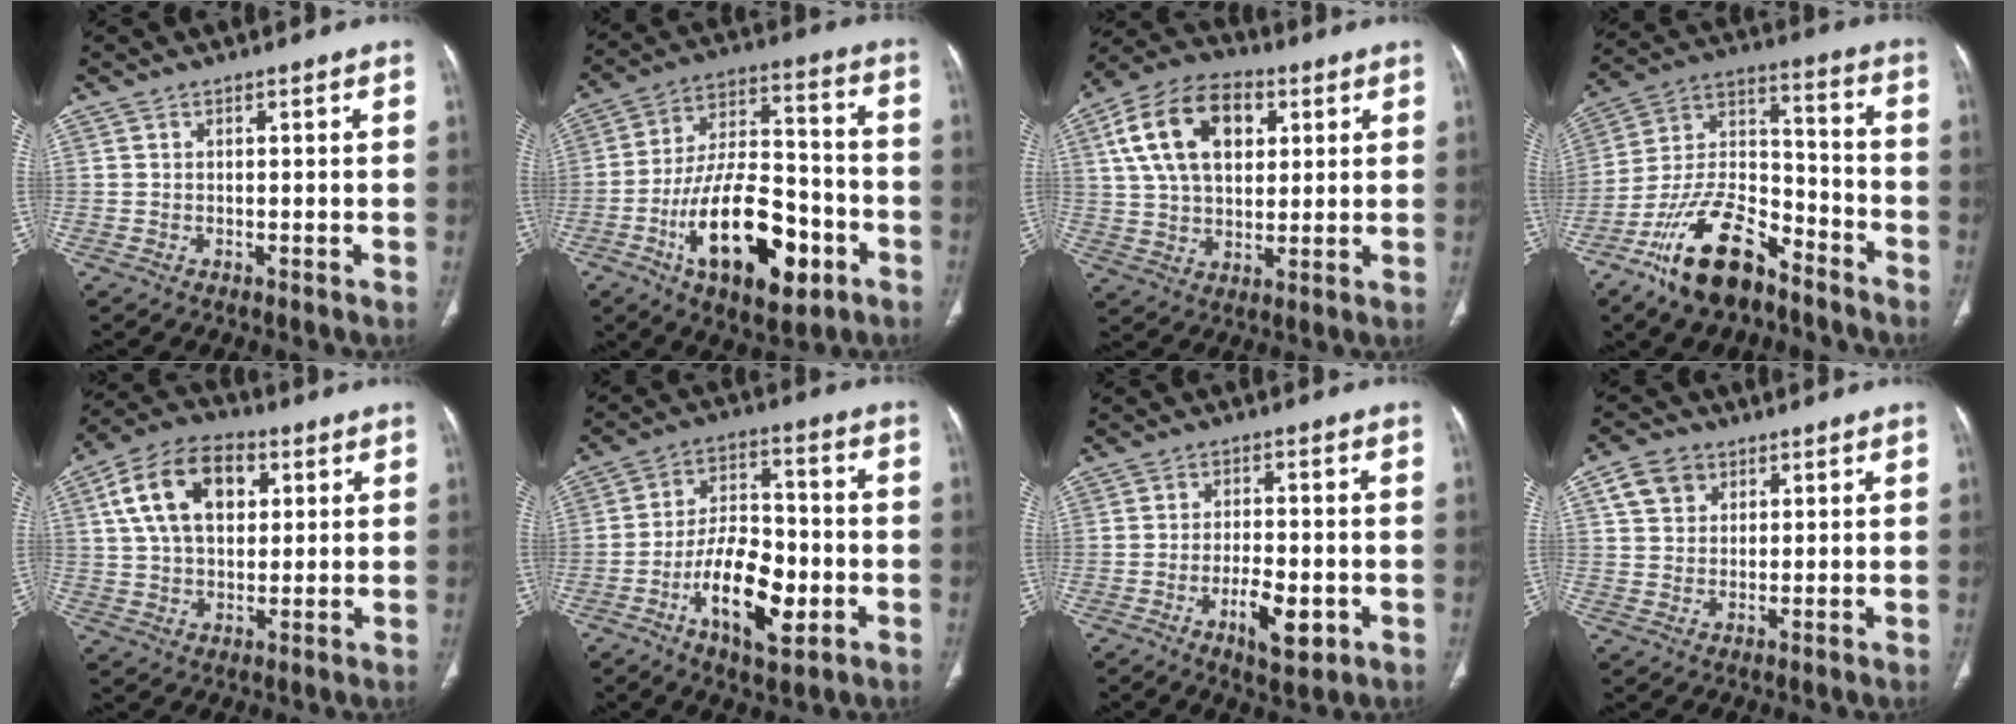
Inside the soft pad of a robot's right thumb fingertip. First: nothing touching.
{"total": 21.9, "force": [-8.7, 10.3, 17.3], "torque": [-0.266, 0.047, -0.134]}
{"total": 17.1, "force": [5.4, 10.8, 12.1], "torque": [-0.198, 0.004, 0.093]}
{"total": 18.4, "force": [-12.1, 8.6, 10.8], "torque": [-0.180, 0.084, -0.218]}
{"total": 15.4, "force": [4.8, 9.7, 10.9], "torque": [-0.175, 0.006, 0.082]}
{"total": 14.5, "force": [-5.0, 7.0, 11.7], "torque": [-0.179, 0.026, -0.083]}
{"total": 7.4, "force": [-2.7, 2.9, 6.2], "torque": [-0.098, 0.006, -0.039]}
{"total": 6.1, "force": [2.8, 4.8, 2.6], "torque": [-0.025, -0.007, 0.052]}